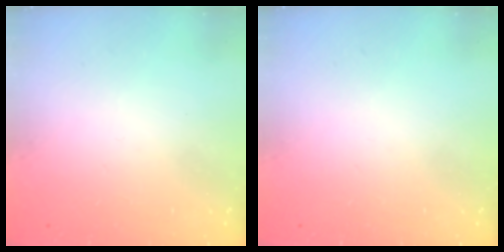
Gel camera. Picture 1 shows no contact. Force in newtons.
{"total": 0.0}